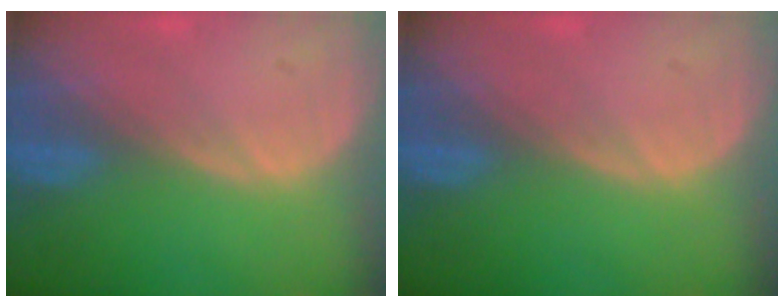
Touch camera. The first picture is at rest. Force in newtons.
{"total": 0.0}